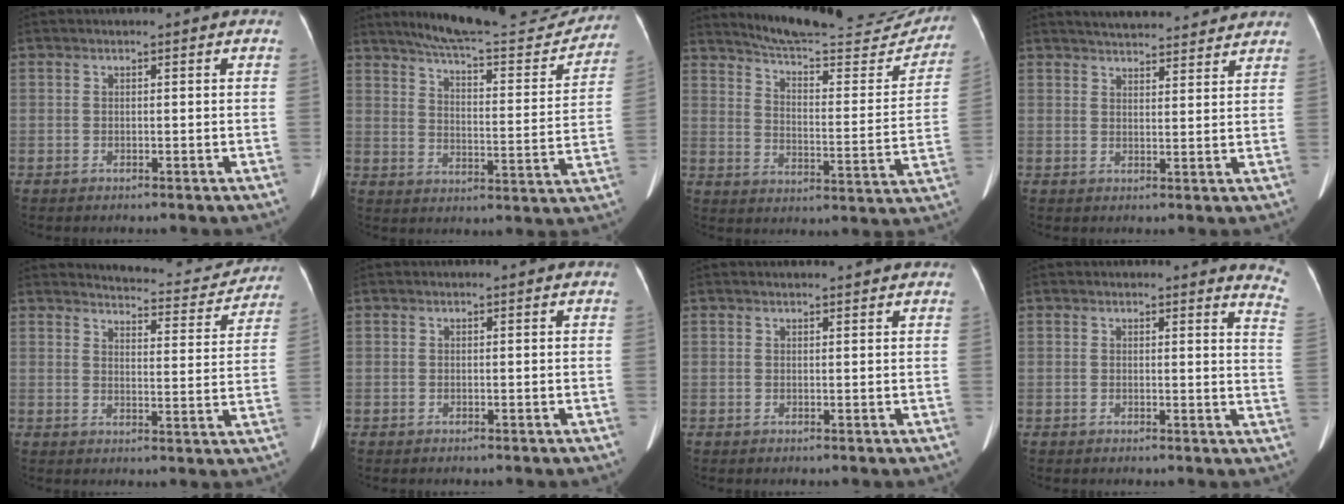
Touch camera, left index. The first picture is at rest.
{"total": 20.5, "force": [18.9, 2.5, 7.5], "torque": [-0.113, -0.029, 0.251]}
{"total": 23.2, "force": [21.7, 3.0, 7.7], "torque": [-0.106, -0.058, 0.279]}
{"total": 12.5, "force": [11.6, 2.3, 4.2], "torque": [-0.052, 0.022, 0.151]}
{"total": 11.1, "force": [10.9, 1.8, 1.4], "torque": [-0.010, -0.019, 0.125]}
{"total": 0.0}
{"total": 3.1, "force": [2.9, 0.3, 0.9], "torque": [-0.013, 0.014, 0.036]}
{"total": 5.6, "force": [5.4, 0.2, 1.7], "torque": [-0.011, -0.048, 0.022]}